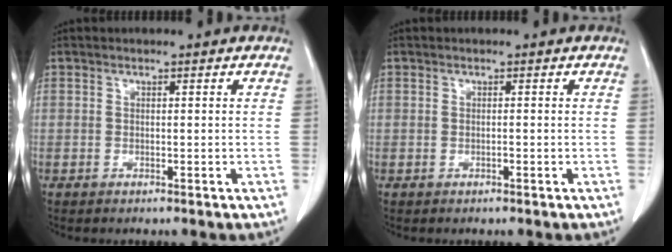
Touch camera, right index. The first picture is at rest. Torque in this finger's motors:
{"motor_torque": [0.12, 0.12, 0.03, 0.04]}